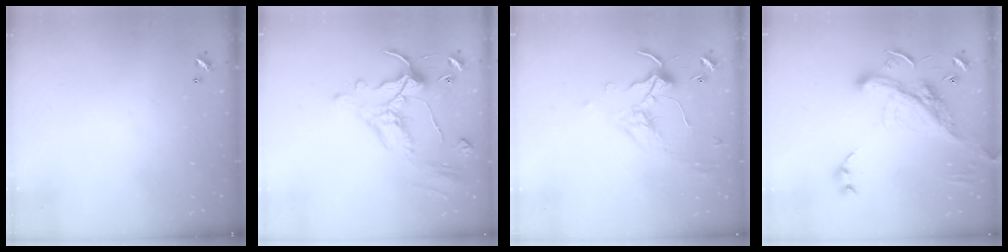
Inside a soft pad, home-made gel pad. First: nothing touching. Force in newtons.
{"total": 2.5, "press": 2.2, "slide": 1.2}
{"total": 0.0}
{"total": 6.7, "press": 6.7, "slide": 1.0}